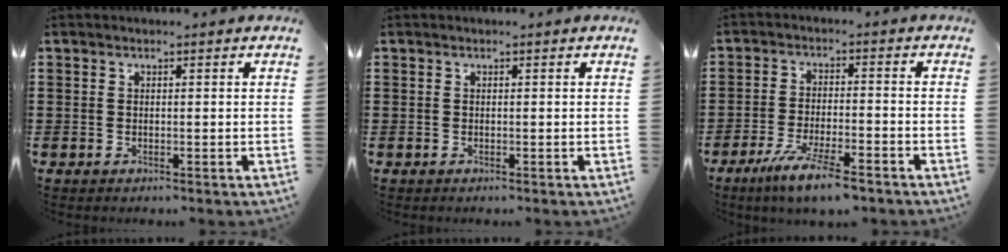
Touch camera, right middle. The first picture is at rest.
{"total": 0.0}
{"total": 6.7, "force": [-5.1, 0.5, 4.4], "torque": [-0.094, -0.013, -0.094]}